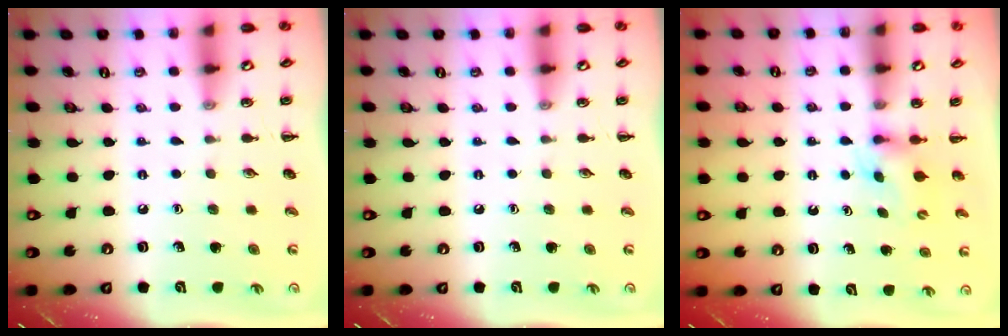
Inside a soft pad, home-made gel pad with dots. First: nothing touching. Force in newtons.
{"total": 0.0}
{"total": 4.4, "press": 4.3, "slide": 0.9}